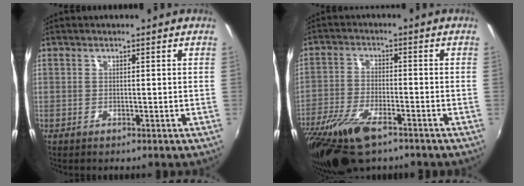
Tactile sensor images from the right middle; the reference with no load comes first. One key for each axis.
{"total": 13.9, "fx": -9.4, "fy": 5.1, "fz": 9.0, "tx": -0.204, "ty": -0.038, "tz": -0.178}